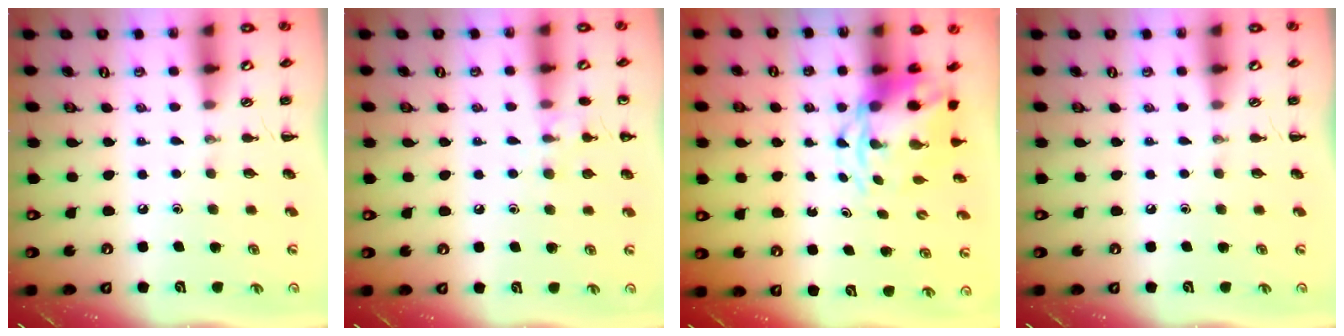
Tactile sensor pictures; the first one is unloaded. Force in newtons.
{"total": 7.0, "press": 6.7, "slide": 2.0}
{"total": 5.8, "press": 5.7, "slide": 1.0}
{"total": 0.0}